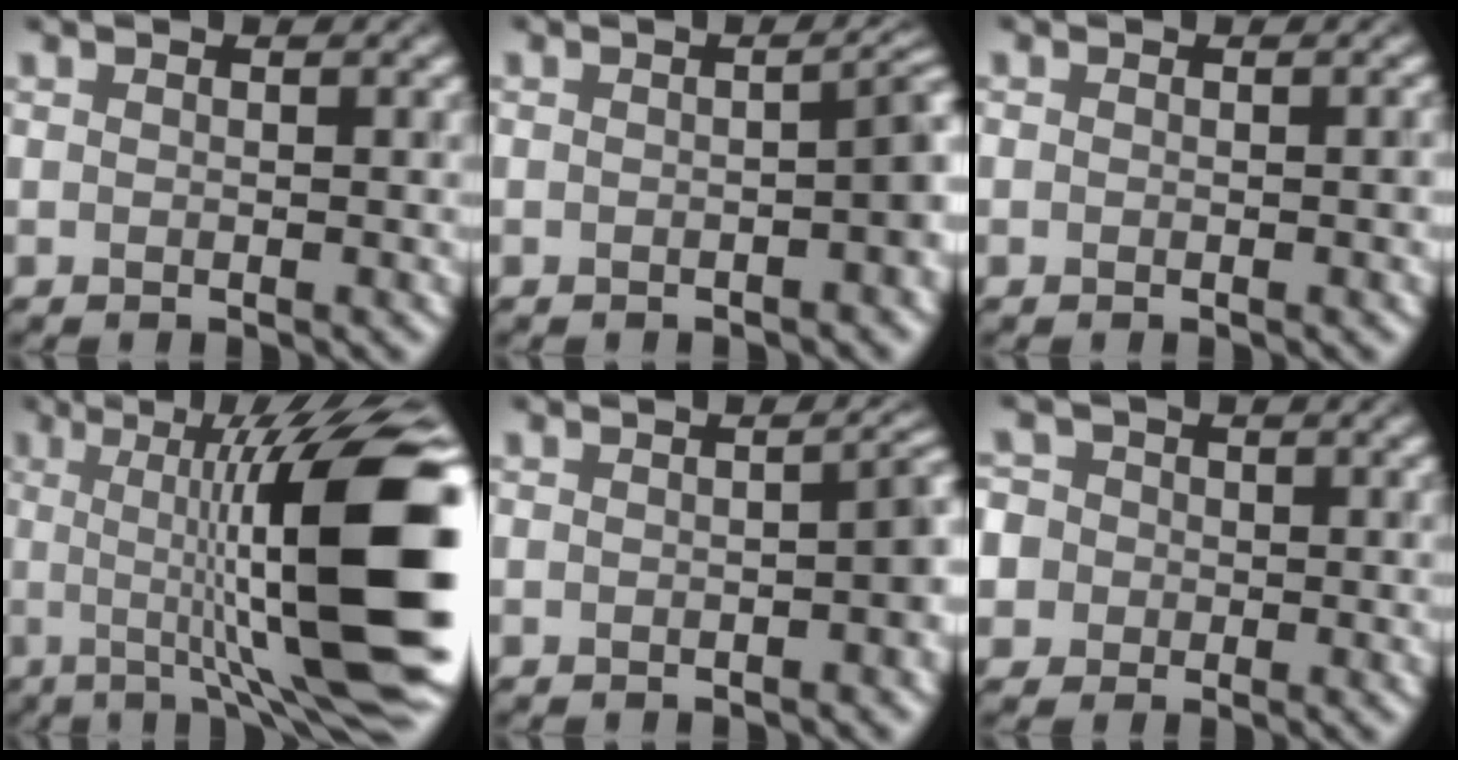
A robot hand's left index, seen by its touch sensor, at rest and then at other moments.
{"total": 3.0, "force": [-1.0, 1.0, 2.6], "torque": [-0.032, 0.010, -0.014]}
{"total": 0.6, "force": [-0.1, 0.5, 0.3], "torque": [-0.002, -0.002, -0.001]}
{"total": 16.8, "force": [0.5, 4.4, 16.2], "torque": [-0.204, 0.010, 0.005]}
{"total": 2.5, "force": [-0.9, 1.0, 2.1], "torque": [-0.026, 0.008, -0.011]}
{"total": 7.6, "force": [0.1, 7.2, 2.5], "torque": [-0.054, 0.029, -0.036]}